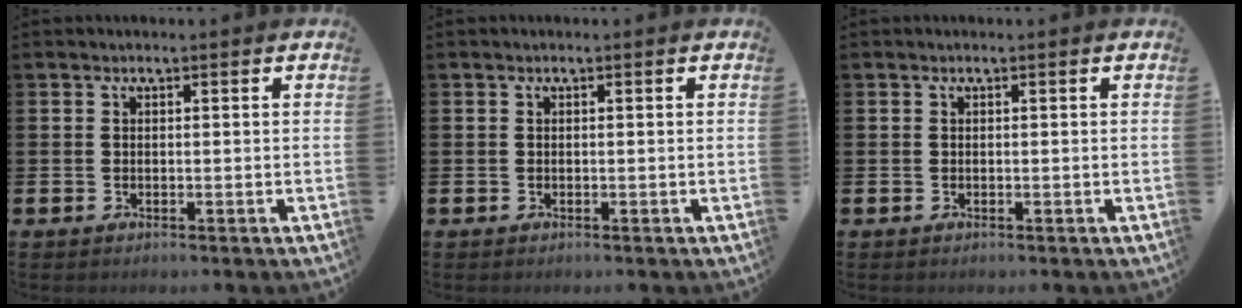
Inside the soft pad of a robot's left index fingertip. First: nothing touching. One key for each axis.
{"total": 0.0}
{"total": 0.0}